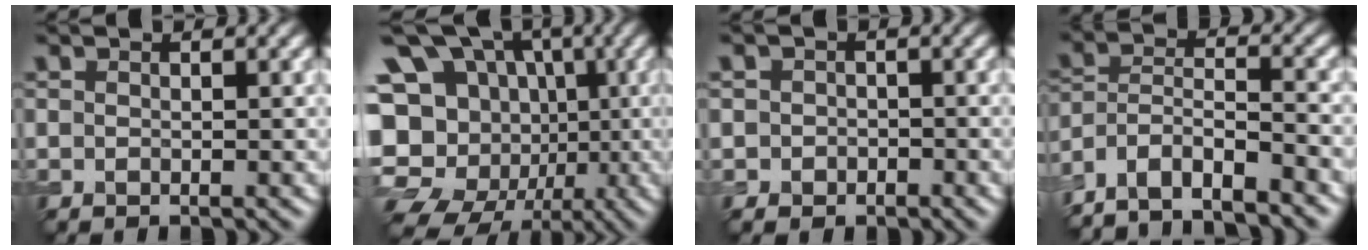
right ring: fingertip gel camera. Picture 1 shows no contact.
{"total": 19.3, "force": [-3.6, 15.9, 10.3], "torque": [-0.174, 0.002, -0.060]}
{"total": 1.5, "force": [-0.4, 1.5, 0.3], "torque": [0.017, 0.001, -0.011]}
{"total": 7.7, "force": [-6.7, 1.8, 3.2], "torque": [-0.054, -0.007, -0.120]}